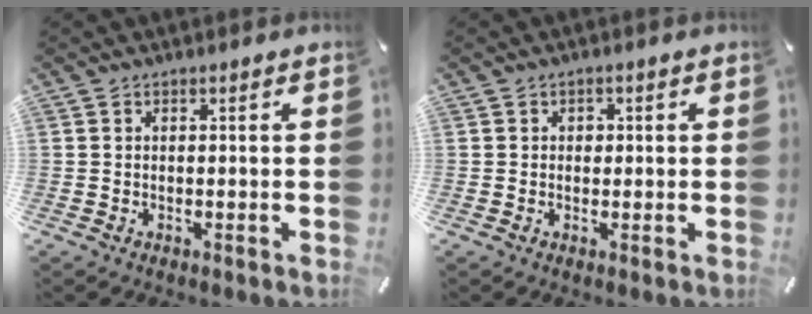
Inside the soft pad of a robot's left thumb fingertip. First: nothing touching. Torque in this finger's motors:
{"motor_torque": [0.08, 0.30, -0.01, -0.41, 0.00]}